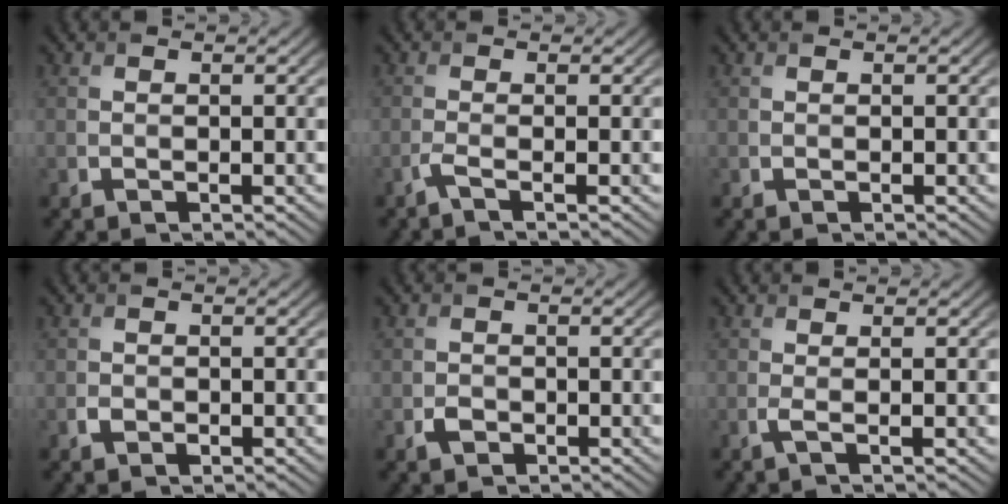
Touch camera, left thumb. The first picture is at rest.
{"total": 1.6, "force": [-0.9, 0.1, 1.3], "torque": [-0.024, 0.002, -0.031]}
{"total": 0.0}
{"total": 1.1, "force": [-0.5, 0.8, 0.5], "torque": [-0.011, -0.003, -0.010]}
{"total": 1.4, "force": [-0.7, 1.0, 0.6], "torque": [-0.011, -0.002, -0.015]}
{"total": 1.2, "force": [-0.1, 0.2, 1.2], "torque": [-0.028, 0.000, -0.004]}